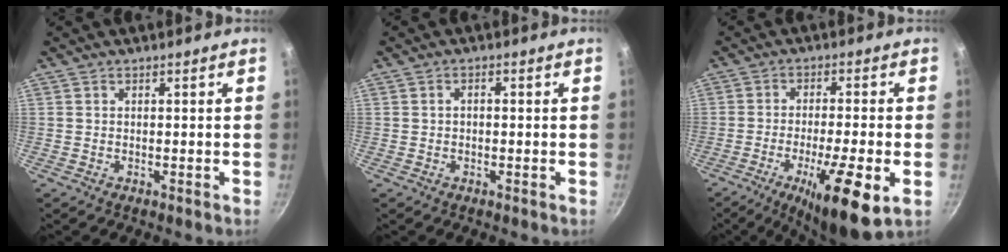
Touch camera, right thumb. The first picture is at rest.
{"total": 1.2, "force": [-0.1, 0.8, 0.9], "torque": [-0.018, 0.008, -0.003]}
{"total": 15.0, "force": [-5.3, 3.4, 13.6], "torque": [-0.212, 0.010, -0.080]}